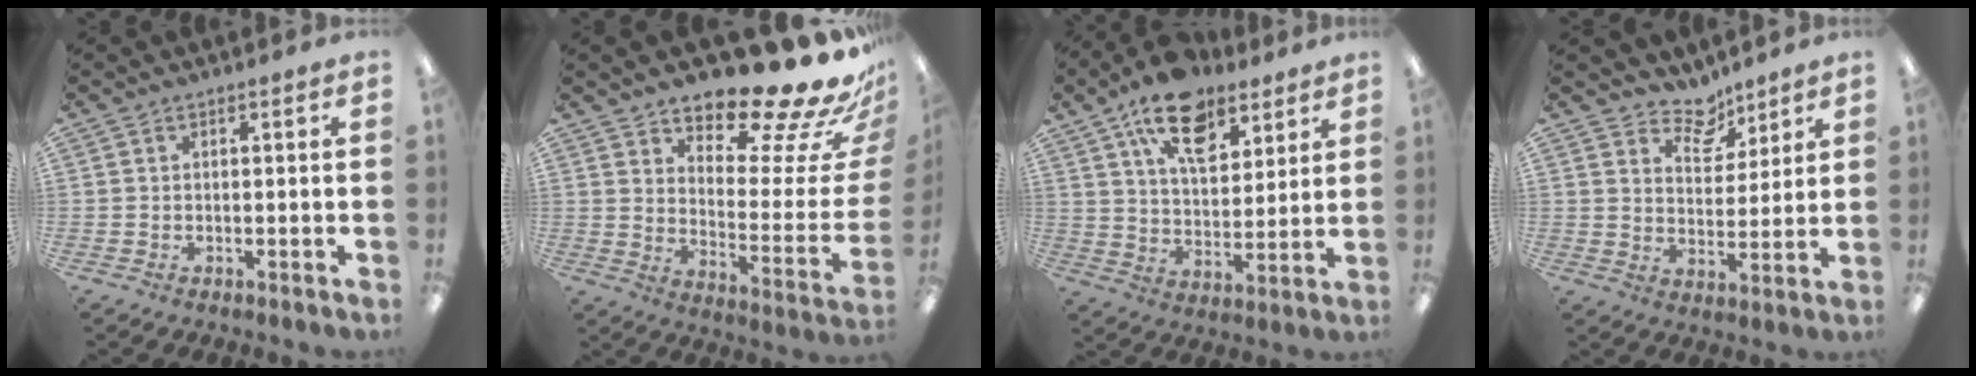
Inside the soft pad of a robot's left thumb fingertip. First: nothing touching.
{"total": 18.9, "force": [15.9, 5.2, 8.8], "torque": [-0.107, -0.128, 0.255]}
{"total": 16.4, "force": [10.7, 8.5, 9.1], "torque": [-0.139, -0.047, 0.189]}
{"total": 8.3, "force": [7.0, 4.1, 1.6], "torque": [-0.022, -0.052, 0.128]}